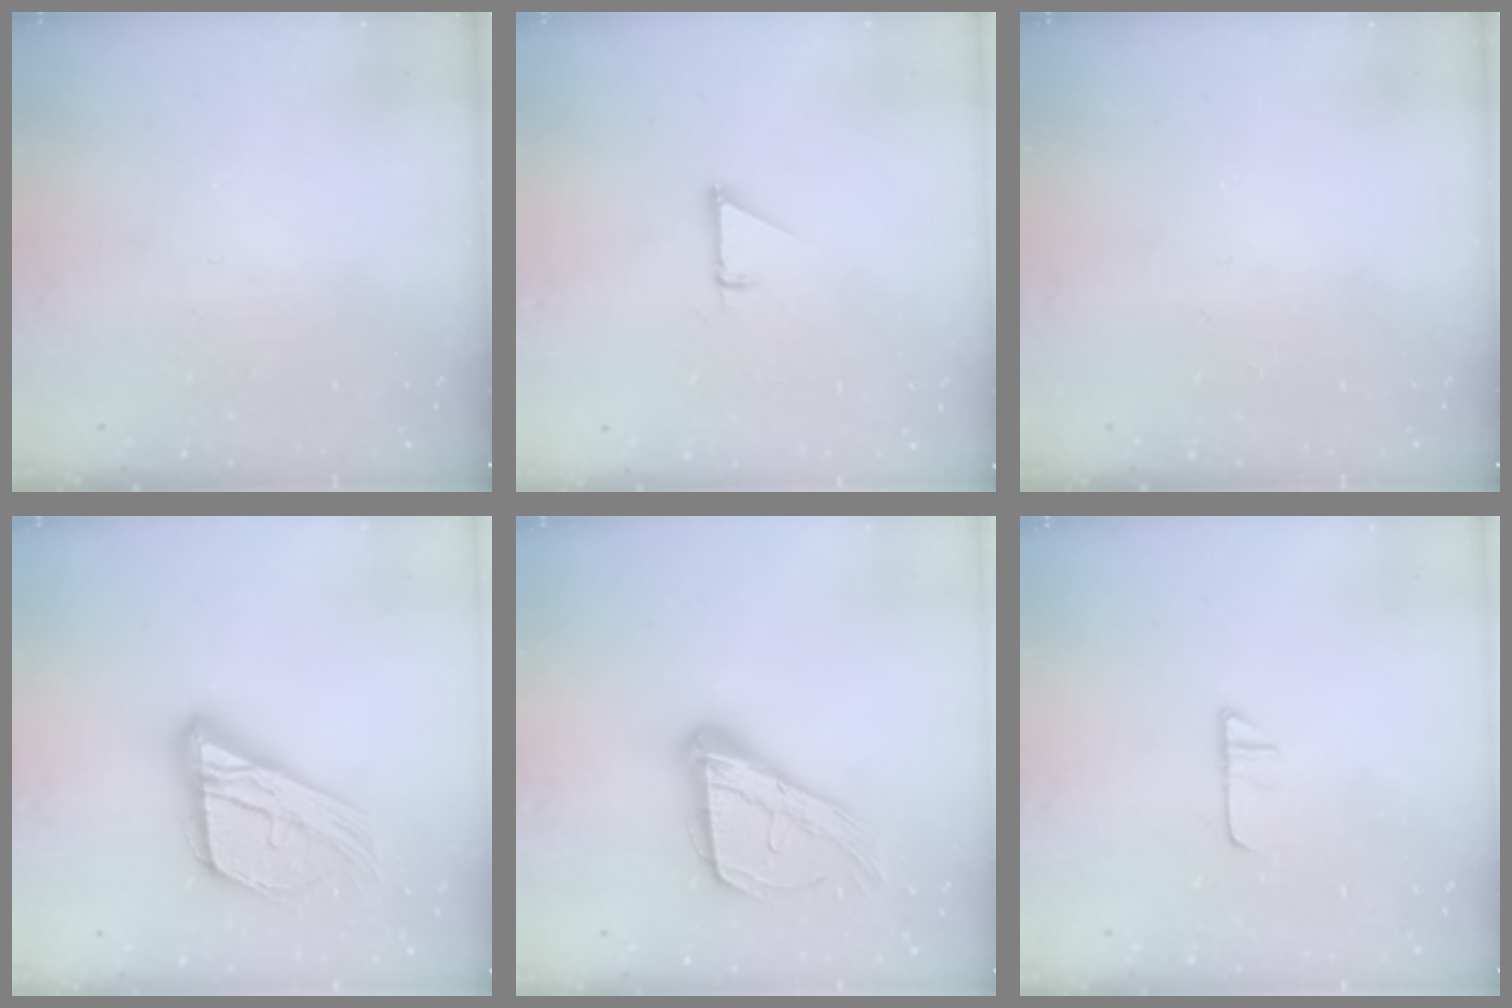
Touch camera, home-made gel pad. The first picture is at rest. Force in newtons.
{"total": 0.9, "press": 0.9, "slide": 0.1}
{"total": 0.0}
{"total": 20.4, "press": 20.4, "slide": 1.8}
{"total": 15.8, "press": 15.7, "slide": 1.0}
{"total": 6.4, "press": 6.4, "slide": 0.3}